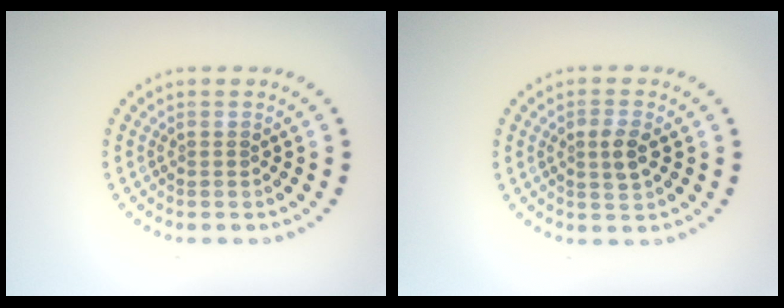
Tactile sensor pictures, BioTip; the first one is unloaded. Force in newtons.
{"total": 2.2, "press": 2.1, "slide": 0.3}